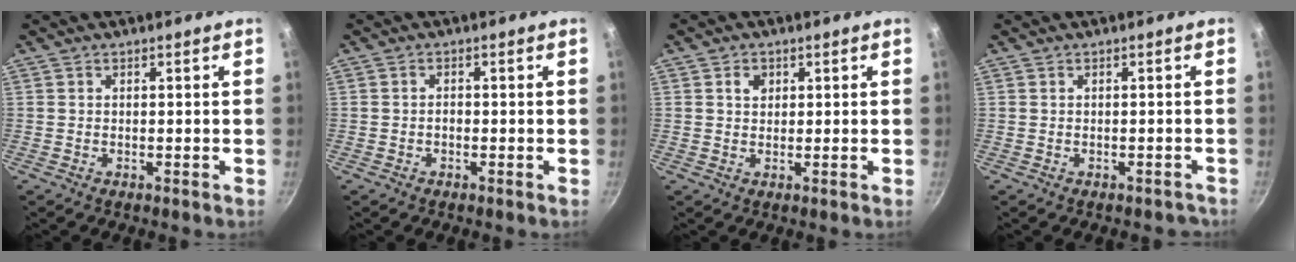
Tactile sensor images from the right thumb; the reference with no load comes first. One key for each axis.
{"total": 1.0, "fx": -0.4, "fy": 0.6, "fz": 0.7, "tx": -0.009, "ty": 0.006, "tz": -0.007}
{"total": 2.3, "fx": 0.8, "fy": 1.9, "fz": 1.2, "tx": -0.010, "ty": 0.002, "tz": 0.012}
{"total": 1.9, "fx": -1.5, "fy": 1.2, "fz": 0.3, "tx": 0.022, "ty": 0.036, "tz": 0.001}